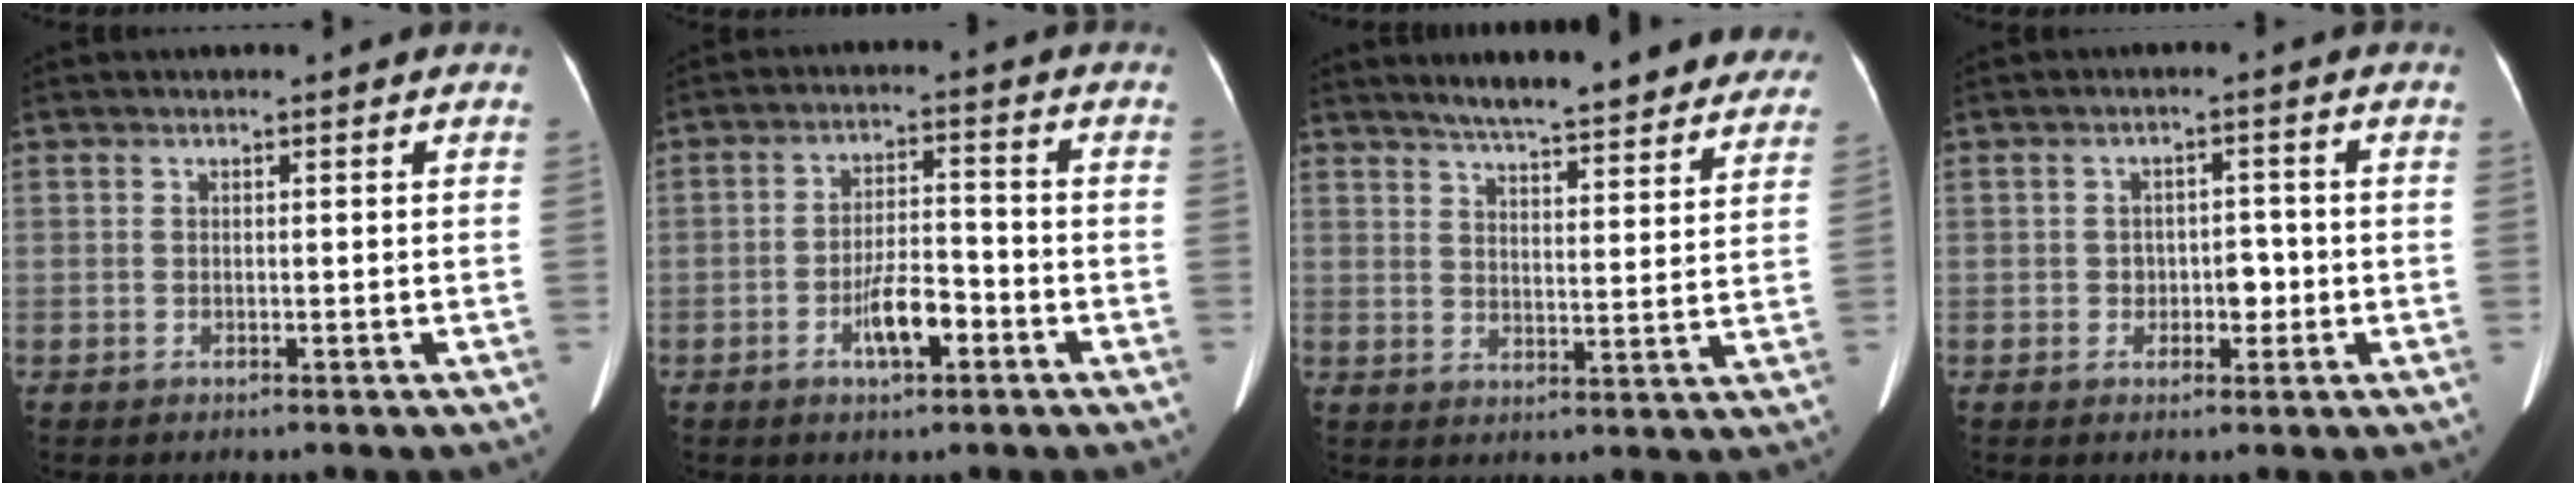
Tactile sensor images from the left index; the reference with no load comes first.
{"total": 6.0, "force": [-2.8, 1.8, 5.0], "torque": [-0.098, 0.005, -0.047]}
{"total": 19.2, "force": [16.9, 3.0, 8.6], "torque": [-0.110, 0.001, 0.210]}
{"total": 3.3, "force": [-0.7, 2.1, 2.4], "torque": [-0.029, 0.010, -0.006]}